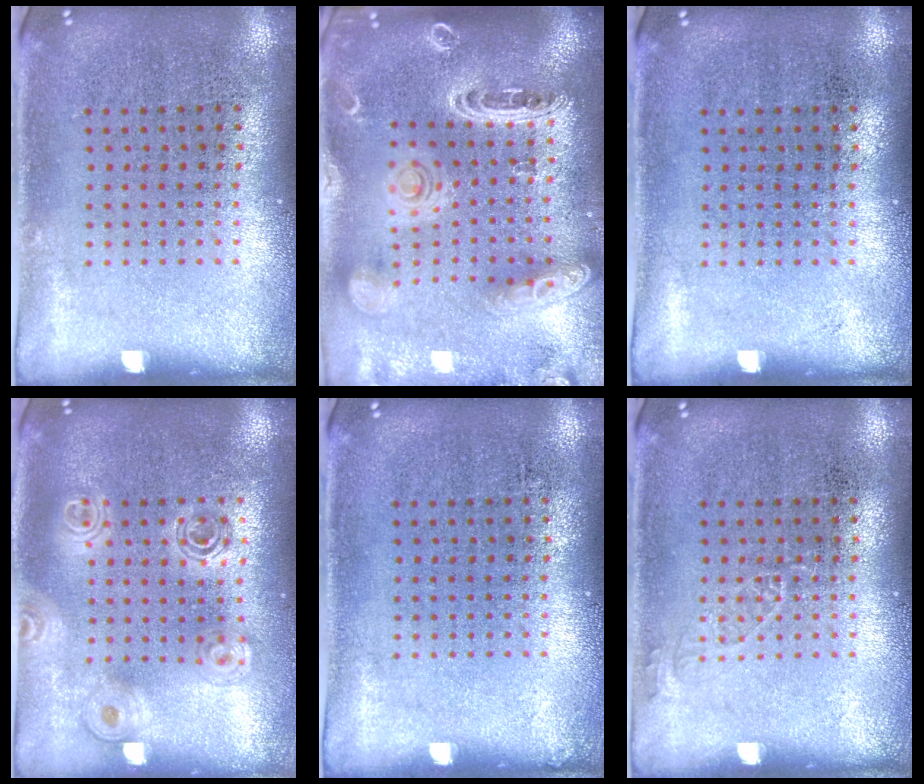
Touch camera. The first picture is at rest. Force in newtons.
{"total": 2.7, "press": 2.3, "slide": 1.3}
{"total": 0.0}
{"total": 1.6, "press": 1.4, "slide": 0.7}
{"total": 0.0}
{"total": 0.8, "press": 0.8, "slide": 0.1}